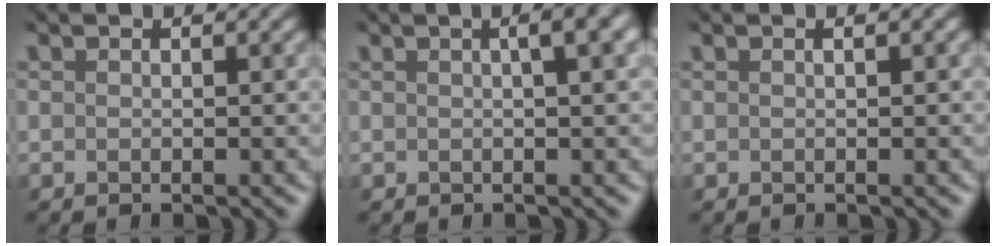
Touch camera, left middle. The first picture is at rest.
{"total": 5.2, "force": [1.8, 2.2, 4.3], "torque": [-0.020, 0.034, -0.005]}
{"total": 1.7, "force": [0.7, 0.8, 1.3], "torque": [-0.001, -0.001, -0.005]}